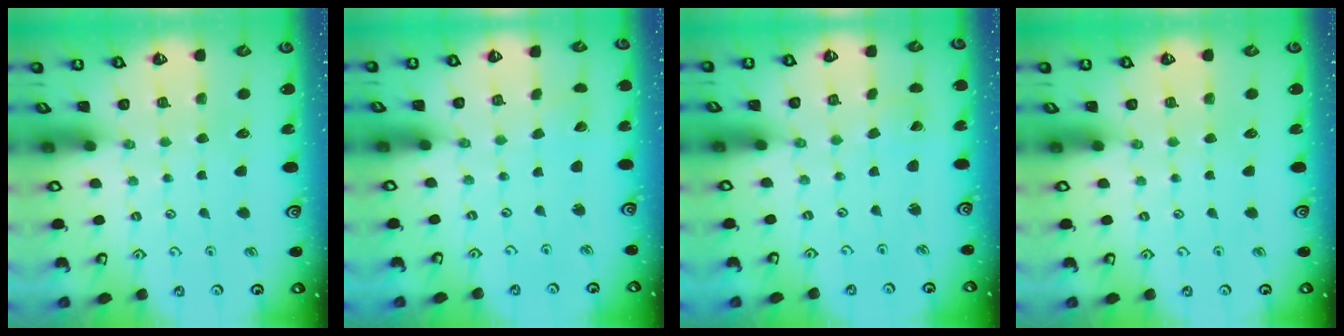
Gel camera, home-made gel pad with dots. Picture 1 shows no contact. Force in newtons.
{"total": 1.6, "press": 1.6, "slide": 0.0}
{"total": 0.0}
{"total": 0.0}